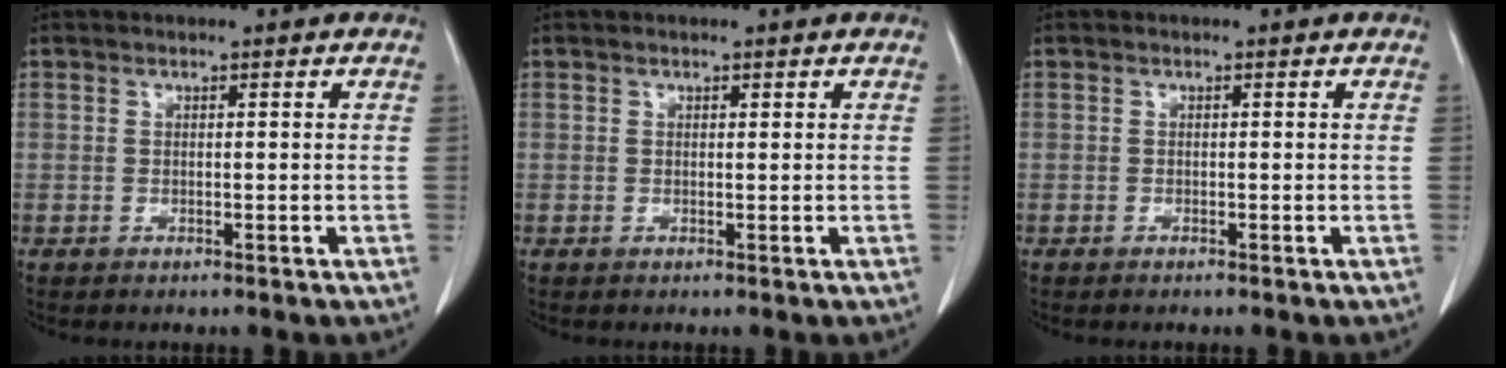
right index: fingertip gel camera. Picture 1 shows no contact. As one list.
[{"total": 0.0}, {"total": 0.0}]